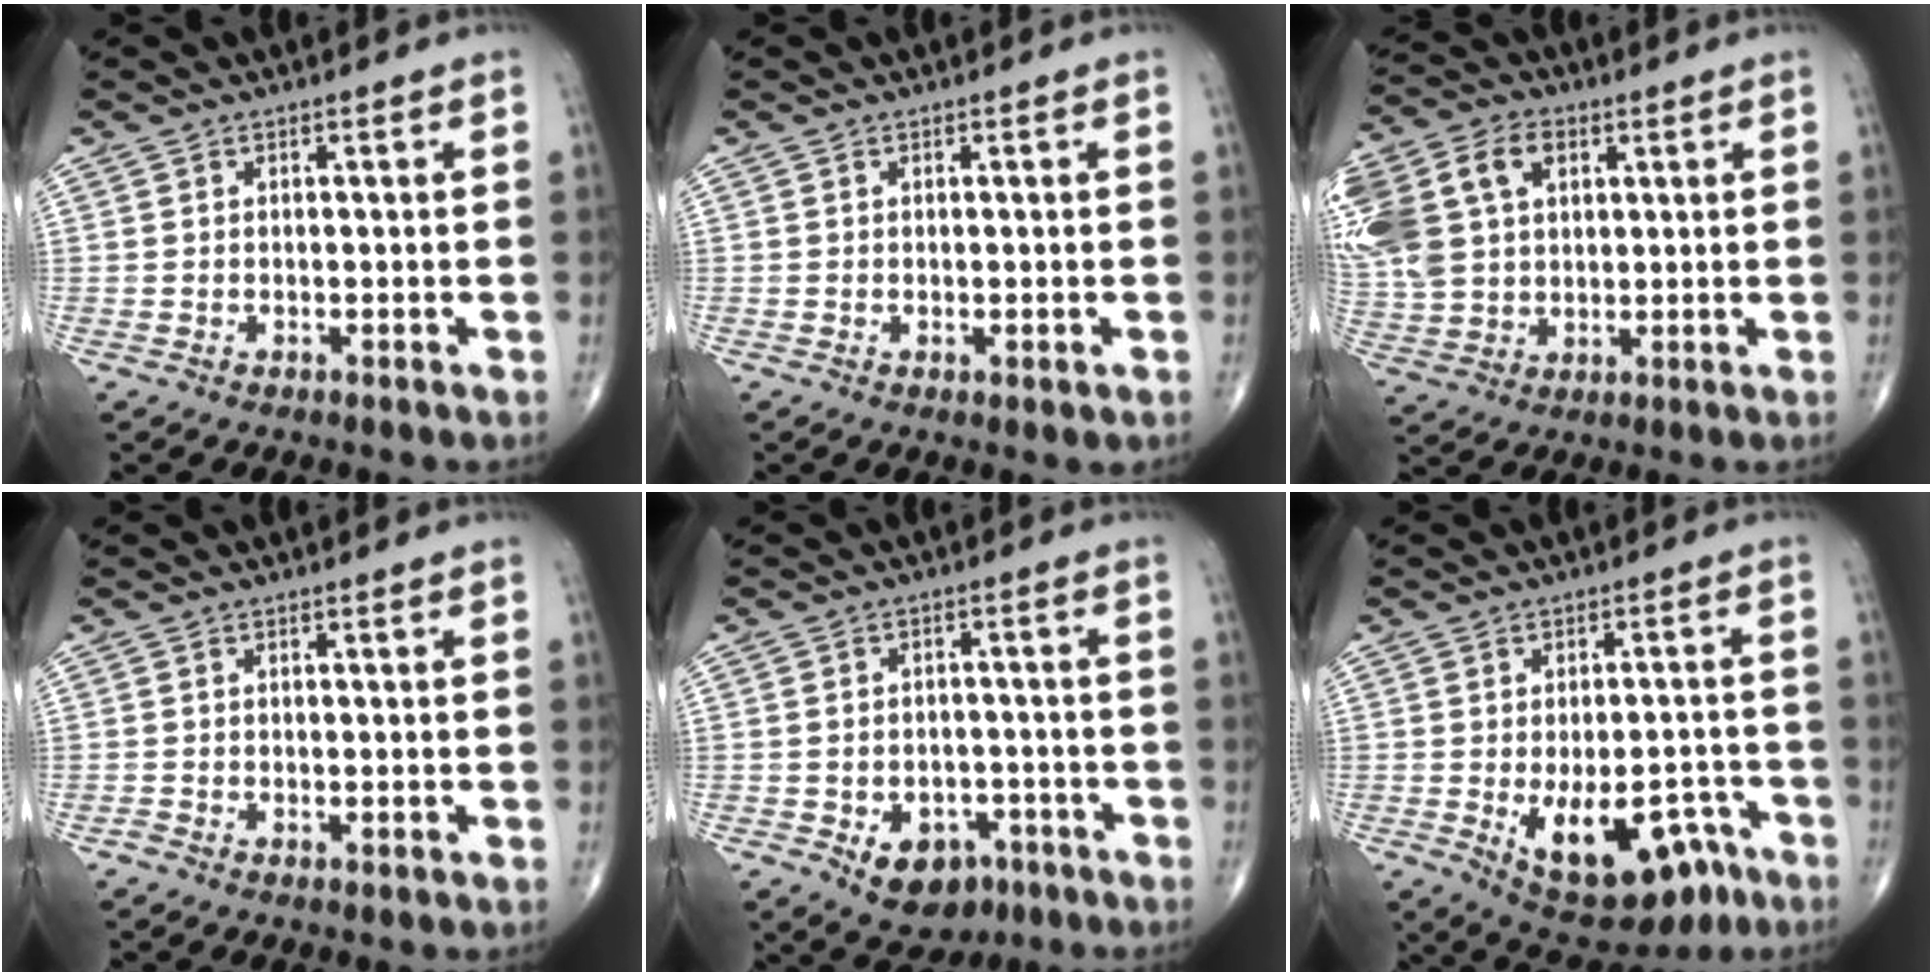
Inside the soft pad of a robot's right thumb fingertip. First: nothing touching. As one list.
[{"total": 1.4, "force": [-0.3, 0.5, 1.3], "torque": [-0.020, -0.005, -0.001]}, {"total": 20.6, "force": [6.3, 14.9, 12.8], "torque": [-0.304, 0.038, 0.128]}, {"total": 0.8, "force": [-0.5, 0.4, 0.4], "torque": [-0.009, -0.002, -0.011]}, {"total": 8.6, "force": [-4.1, 6.1, 4.4], "torque": [-0.042, 0.031, -0.049]}, {"total": 15.2, "force": [-6.6, 8.1, 11.0], "torque": [-0.140, 0.034, -0.079]}]